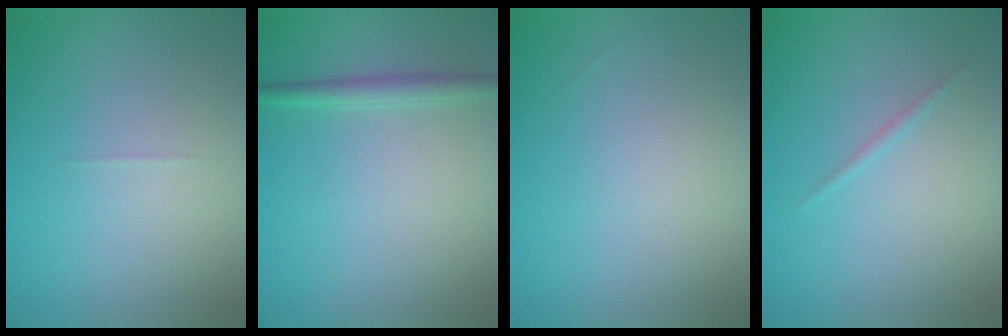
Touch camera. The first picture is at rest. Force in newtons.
{"total": 1.8, "press": 1.8, "slide": 0.1}
{"total": 0.0}
{"total": 0.6, "press": 0.6, "slide": 0.0}